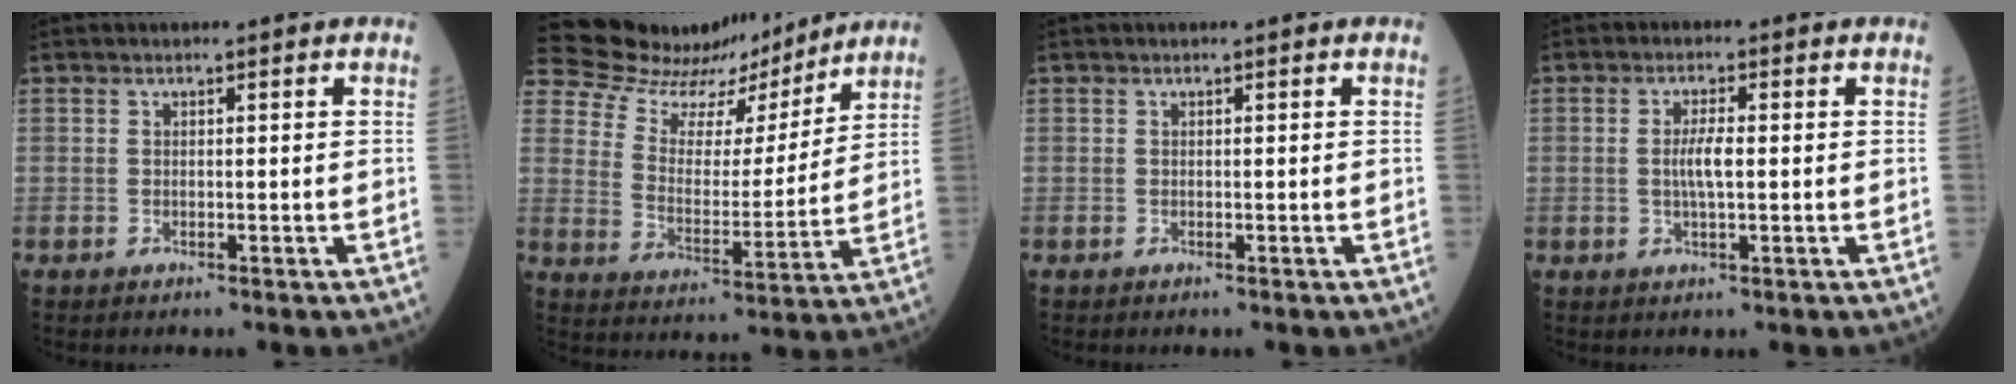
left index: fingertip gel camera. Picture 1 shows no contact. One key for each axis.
{"total": 15.5, "fx": 14.4, "fy": 4.4, "fz": 3.4, "tx": -0.068, "ty": 0.002, "tz": 0.226}
{"total": 0.0}
{"total": 3.3, "fx": -0.1, "fy": 0.6, "fz": 3.3, "tx": -0.066, "ty": -0.003, "tz": -0.004}